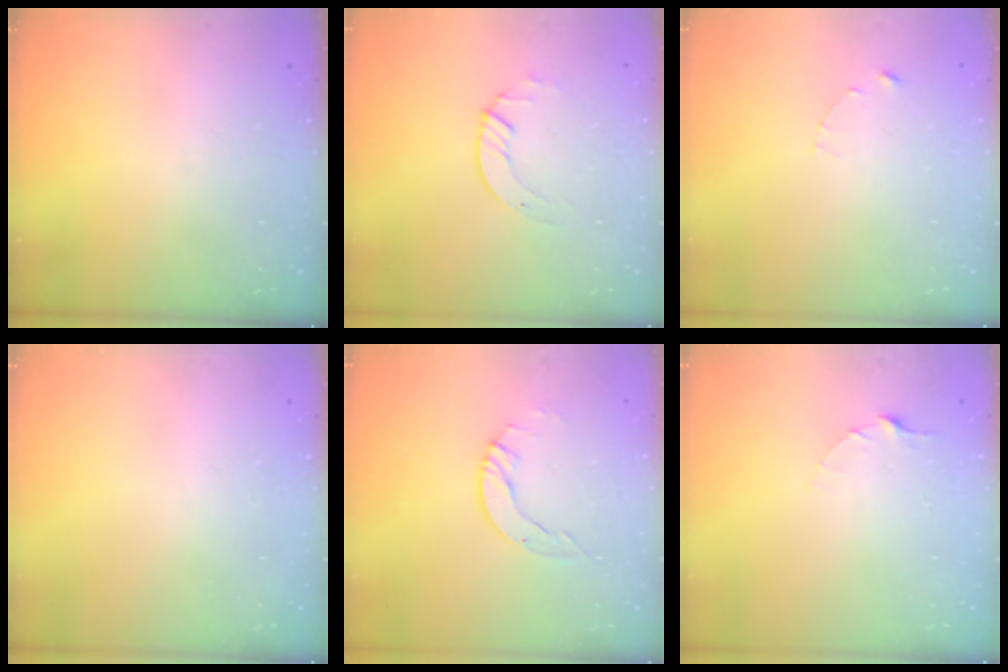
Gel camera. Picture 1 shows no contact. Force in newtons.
{"total": 2.7, "press": 2.7, "slide": 0.3}
{"total": 1.2, "press": 1.1, "slide": 0.2}
{"total": 0.0}
{"total": 4.9, "press": 4.9, "slide": 0.1}
{"total": 2.5, "press": 2.5, "slide": 0.3}